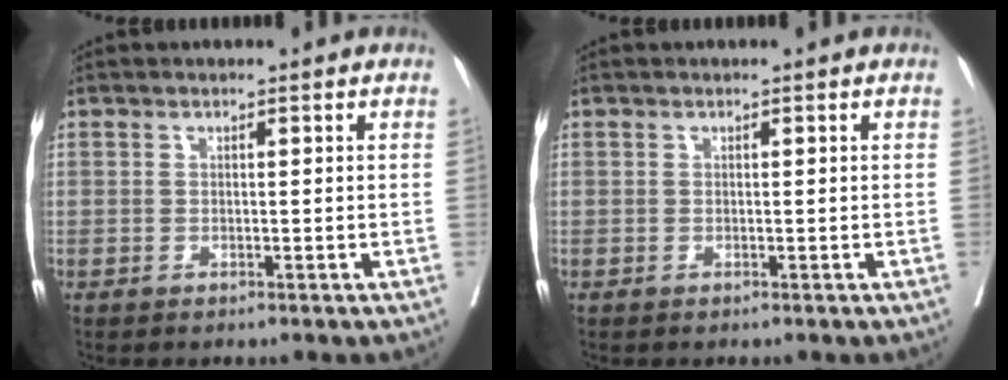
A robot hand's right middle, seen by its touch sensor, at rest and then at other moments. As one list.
[{"total": 0.0}]